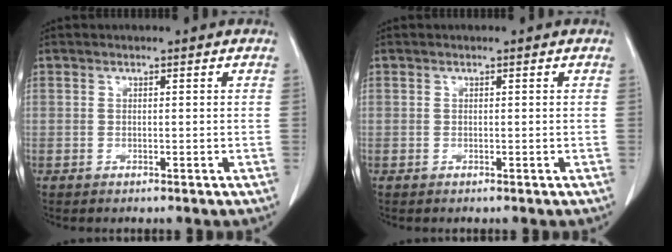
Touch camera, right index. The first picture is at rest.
{"total": 0.0}